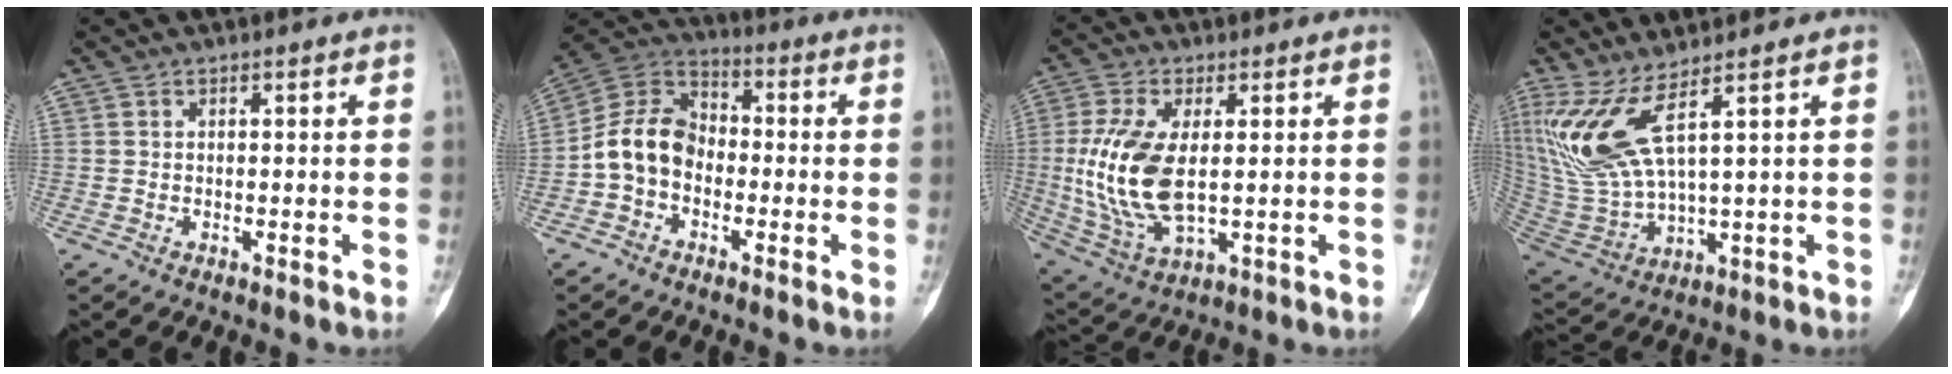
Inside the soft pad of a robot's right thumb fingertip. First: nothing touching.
{"total": 10.8, "force": [-2.4, 8.4, 6.4], "torque": [-0.101, 0.037, -0.062]}
{"total": 14.7, "force": [0.6, 7.2, 12.8], "torque": [-0.276, -0.013, 0.023]}
{"total": 12.3, "force": [6.3, 2.8, 10.2], "torque": [-0.238, -0.043, 0.150]}